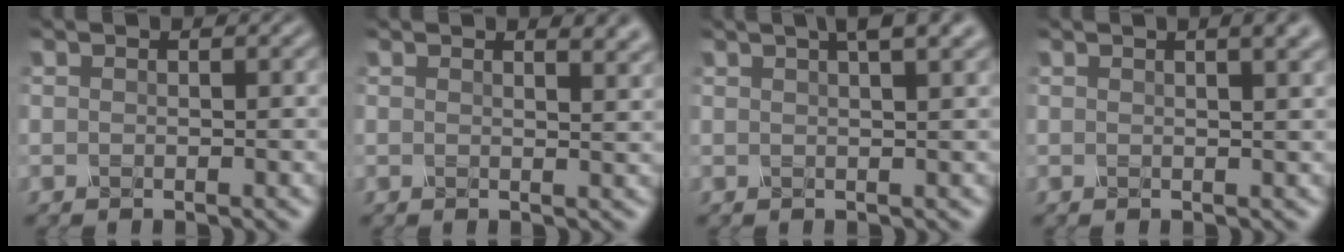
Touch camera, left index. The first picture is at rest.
{"total": 3.5, "force": [2.6, 1.4, 2.0], "torque": [-0.009, 0.016, 0.020]}
{"total": 4.9, "force": [2.9, 1.6, 3.7], "torque": [-0.031, 0.020, 0.015]}
{"total": 4.3, "force": [2.3, 1.7, 3.2], "torque": [-0.020, 0.020, 0.003]}